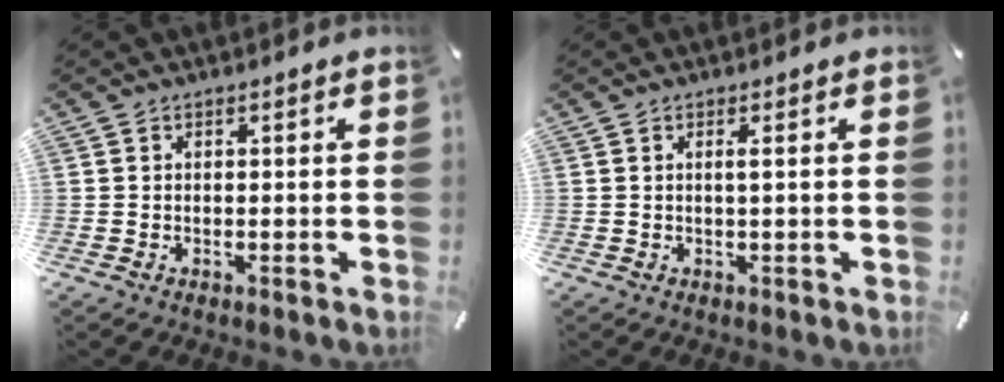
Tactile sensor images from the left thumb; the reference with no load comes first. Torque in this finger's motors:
{"motor_torque": [-0.16, 0.16, 0.07, -0.16, 0.06]}